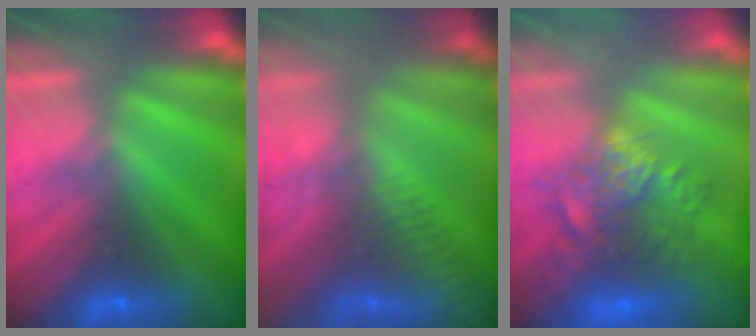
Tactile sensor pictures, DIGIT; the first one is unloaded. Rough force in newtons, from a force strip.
{"total": 3.4}
{"total": 6.5}